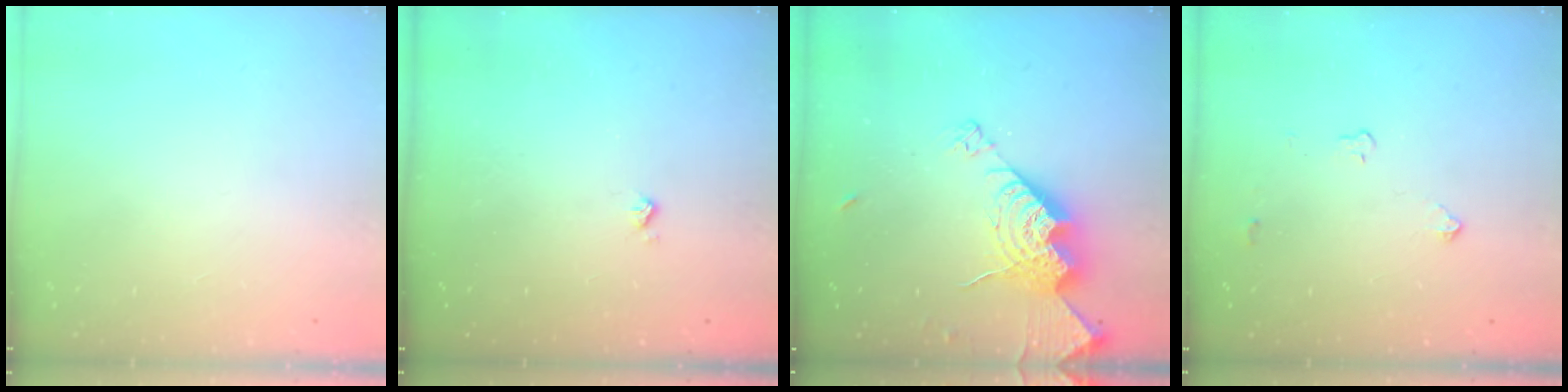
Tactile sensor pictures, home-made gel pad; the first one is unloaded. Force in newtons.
{"total": 2.2, "press": 2.2, "slide": 0.4}
{"total": 15.6, "press": 15.6, "slide": 1.5}
{"total": 2.6, "press": 2.6, "slide": 0.4}